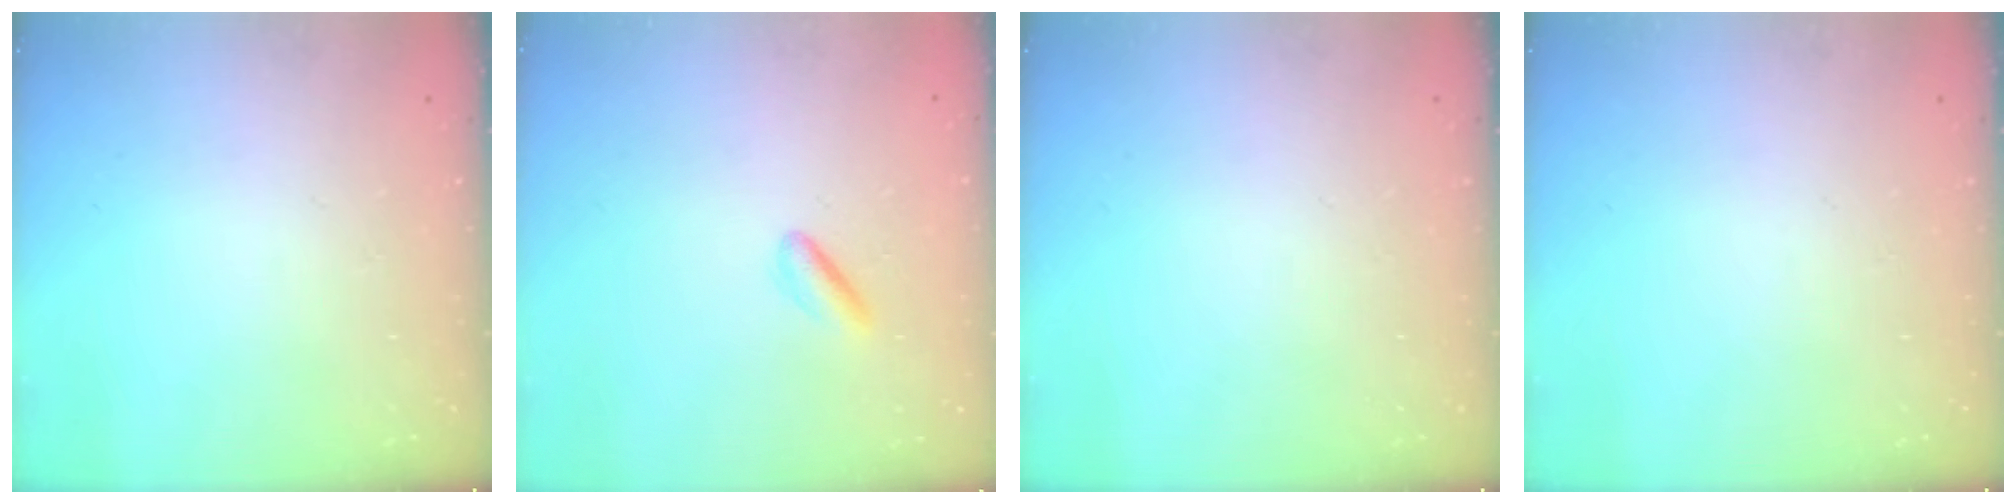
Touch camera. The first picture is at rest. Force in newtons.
{"total": 2.5, "press": 2.3, "slide": 1.0}
{"total": 0.0}
{"total": 0.0}